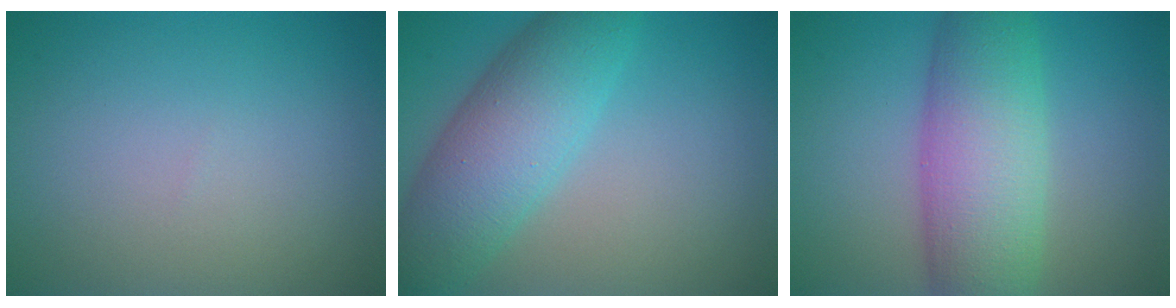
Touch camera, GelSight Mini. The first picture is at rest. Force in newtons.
{"total": 7.5, "press": 7.5, "slide": 0.2}
{"total": 8.6, "press": 8.6, "slide": 0.2}